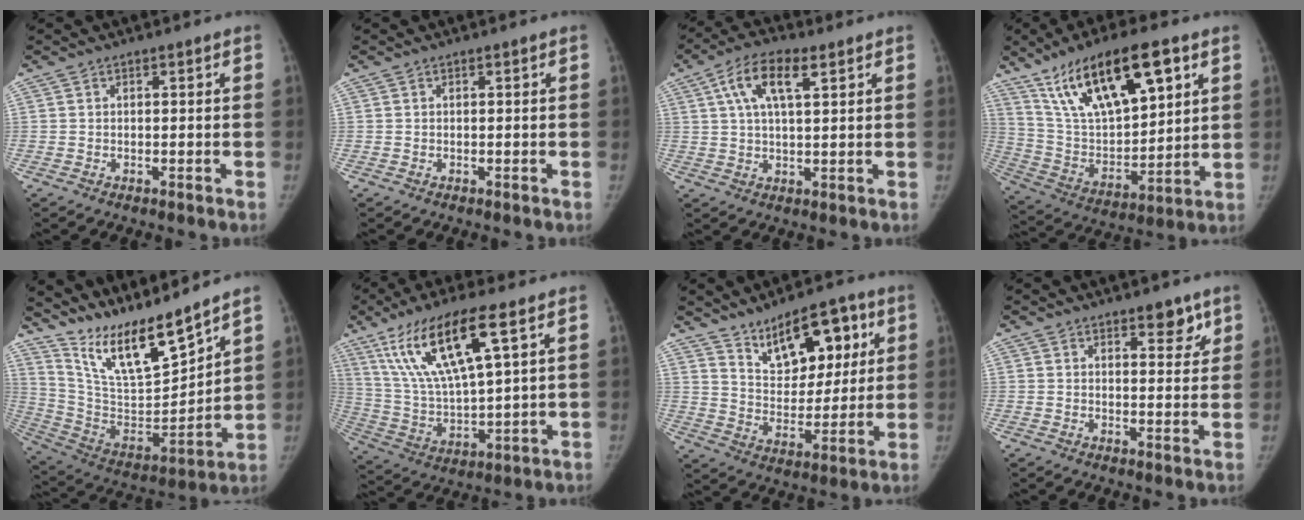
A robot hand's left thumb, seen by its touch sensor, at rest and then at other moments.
{"total": 0.0}
{"total": 9.5, "force": [4.0, 3.8, 7.7], "torque": [-0.146, 0.008, 0.071]}
{"total": 21.8, "force": [11.7, 8.6, 16.2], "torque": [-0.251, -0.033, 0.222]}
{"total": 17.2, "force": [14.6, 2.6, 8.8], "torque": [-0.132, -0.090, 0.286]}
{"total": 18.0, "force": [8.8, 4.2, 15.1], "torque": [-0.300, -0.024, 0.174]}
{"total": 15.0, "force": [7.8, 7.8, 10.1], "torque": [-0.112, -0.034, 0.138]}
{"total": 4.7, "force": [3.0, 2.2, 3.0], "torque": [-0.013, -0.018, 0.038]}